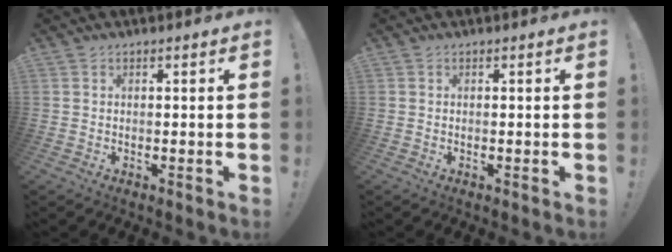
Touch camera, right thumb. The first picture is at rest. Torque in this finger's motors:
{"motor_torque": [-0.17, -0.18, -0.06, -0.02, -0.14]}